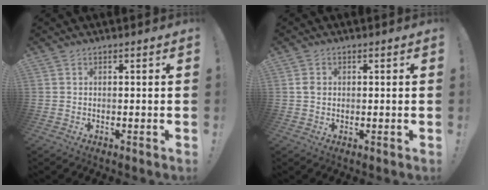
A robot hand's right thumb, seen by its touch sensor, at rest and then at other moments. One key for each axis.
{"total": 1.8, "fx": 0.2, "fy": 1.4, "fz": 1.1, "tx": -0.017, "ty": 0.005, "tz": 0.003}